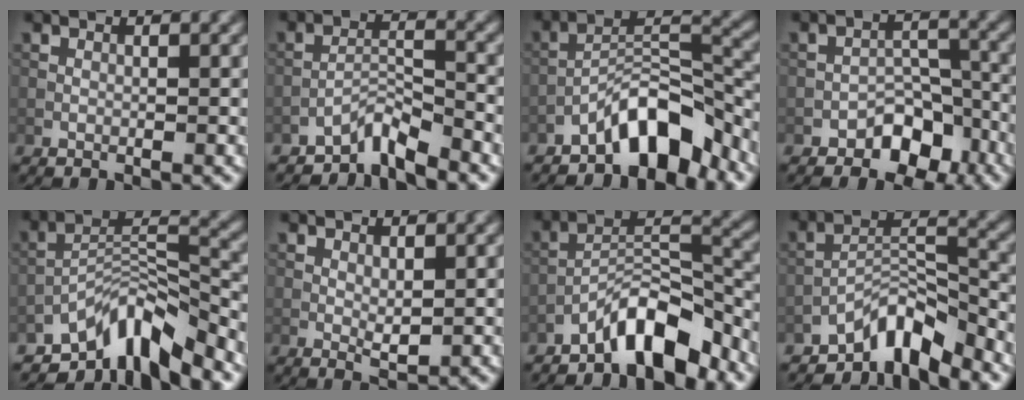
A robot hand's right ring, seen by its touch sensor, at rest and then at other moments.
{"total": 3.1, "force": [-2.8, 0.4, 1.2], "torque": [-0.016, 0.013, -0.056]}
{"total": 6.7, "force": [-5.0, 2.2, 3.9], "torque": [-0.053, 0.016, -0.091]}
{"total": 4.3, "force": [-2.9, 2.5, 2.0], "torque": [-0.012, 0.008, -0.048]}
{"total": 8.4, "force": [-6.3, 2.7, 4.9], "torque": [-0.070, 0.003, -0.120]}
{"total": 1.3, "force": [0.3, 0.6, 1.1], "torque": [-0.021, -0.005, 0.009]}
{"total": 6.8, "force": [-5.2, 1.9, 3.9], "torque": [-0.057, 0.013, -0.095]}
{"total": 5.9, "force": [-4.9, 1.8, 2.8], "torque": [-0.030, 0.009, -0.091]}